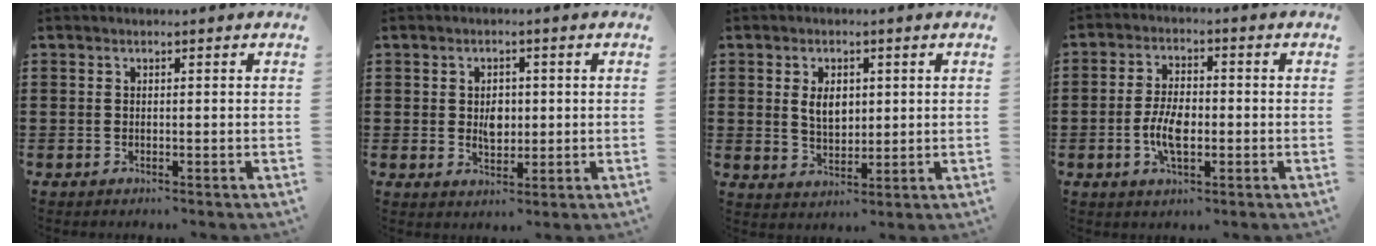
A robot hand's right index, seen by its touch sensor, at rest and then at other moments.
{"total": 3.3, "force": [0.2, 2.2, 2.4], "torque": [-0.043, 0.005, 0.002]}
{"total": 4.4, "force": [0.9, 2.8, 3.2], "torque": [-0.054, 0.005, 0.012]}
{"total": 5.8, "force": [-1.3, 2.7, 4.9], "torque": [-0.106, 0.003, -0.028]}